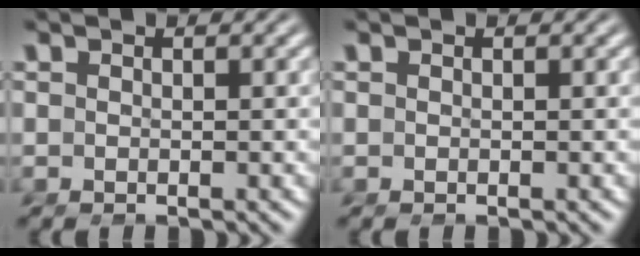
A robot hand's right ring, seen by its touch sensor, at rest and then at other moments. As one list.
[{"total": 0.0}]